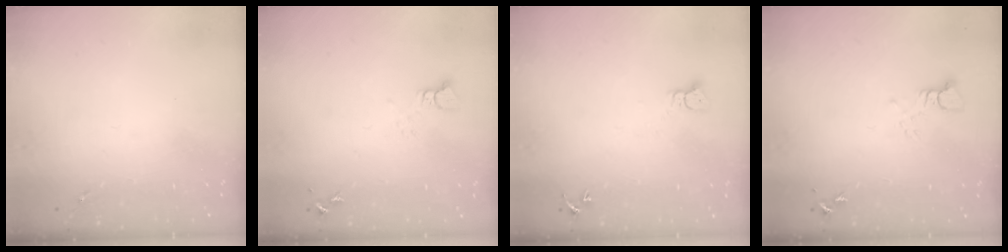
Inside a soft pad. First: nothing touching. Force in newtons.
{"total": 2.5, "press": 2.5, "slide": 0.1}
{"total": 2.3, "press": 2.3, "slide": 0.2}
{"total": 3.4, "press": 3.4, "slide": 0.3}